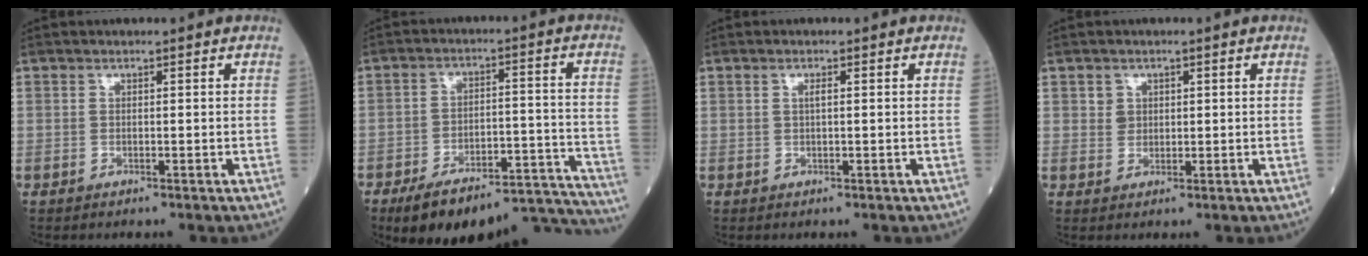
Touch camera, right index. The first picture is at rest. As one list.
[{"total": 21.4, "force": [-19.9, 3.7, 7.2], "torque": [-0.047, 0.029, -0.274]}, {"total": 0.9, "force": [0.2, 0.1, 0.9], "torque": [-0.019, 0.002, 0.001]}, {"total": 1.9, "force": [0.7, 1.7, 0.4], "torque": [-0.003, -0.001, 0.009]}]